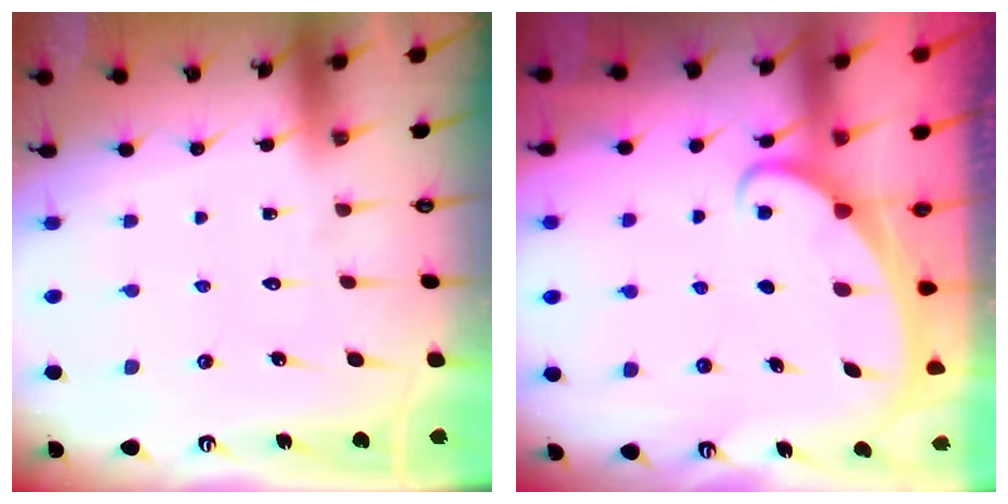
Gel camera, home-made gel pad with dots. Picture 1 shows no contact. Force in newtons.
{"total": 2.1, "press": 2.1, "slide": 0.3}